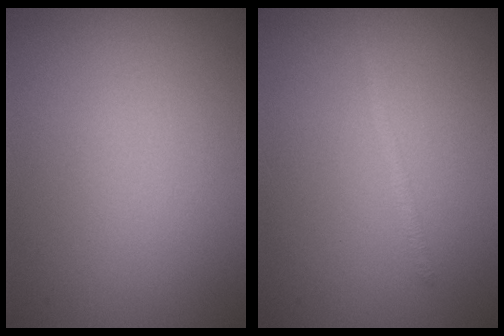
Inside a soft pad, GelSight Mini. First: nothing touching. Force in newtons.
{"total": 0.9, "press": 0.9, "slide": 0.1}